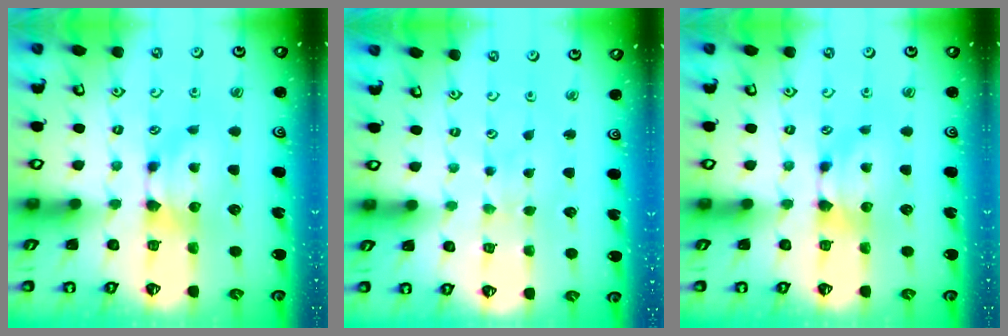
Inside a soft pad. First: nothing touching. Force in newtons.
{"total": 3.2, "press": 3.2, "slide": 0.2}
{"total": 0.0}